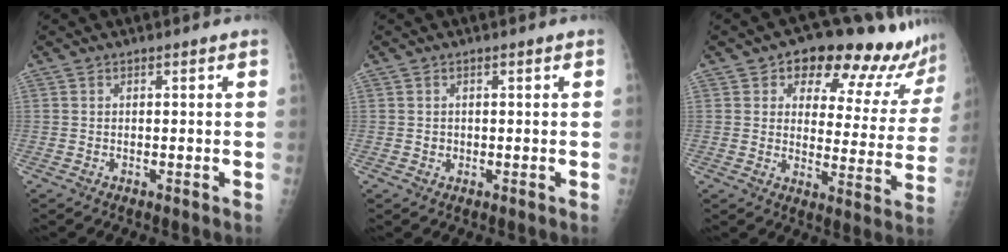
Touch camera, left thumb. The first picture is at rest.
{"total": 0.9, "force": [0.0, 0.9, 0.2], "torque": [-0.001, 0.002, 0.001]}
{"total": 18.2, "force": [14.8, 6.8, 8.1], "torque": [-0.042, -0.085, 0.177]}